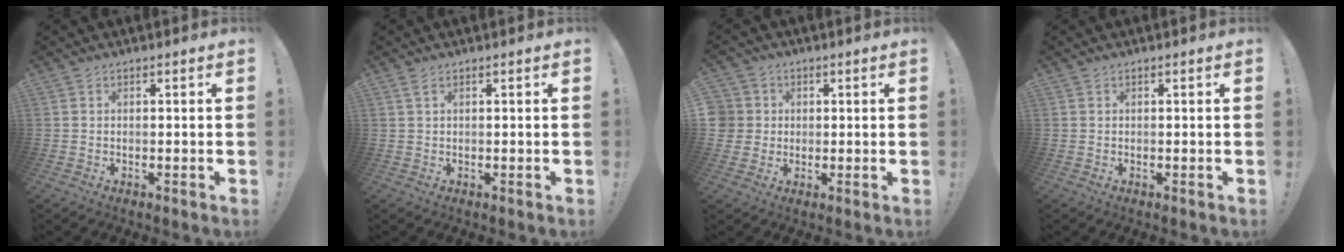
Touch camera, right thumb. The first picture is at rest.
{"total": 1.2, "force": [0.7, 0.2, 1.0], "torque": [-0.019, -0.001, 0.012]}
{"total": 5.6, "force": [0.8, 5.5, 0.9], "torque": [-0.014, -0.005, 0.016]}
{"total": 0.0}